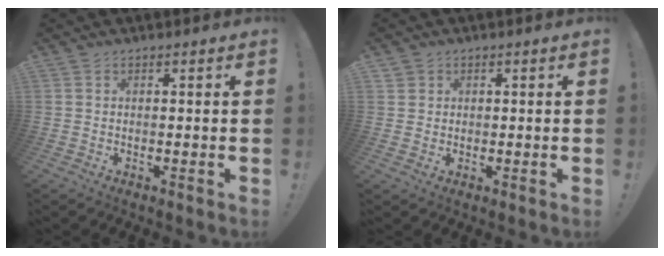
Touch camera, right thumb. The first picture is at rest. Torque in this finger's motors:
{"motor_torque": [-0.04, -0.13, -0.05, 0.14, -0.01]}